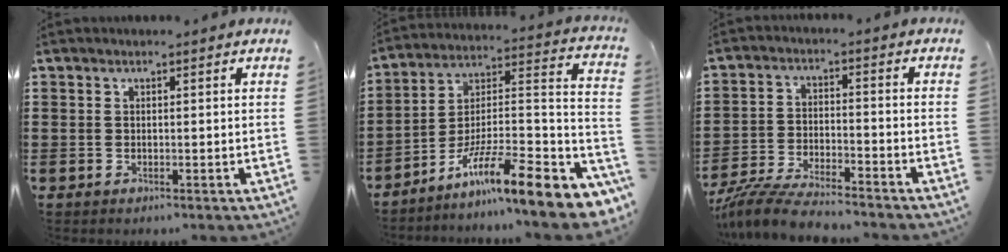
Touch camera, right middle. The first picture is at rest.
{"total": 12.1, "force": [-7.8, 1.4, 9.2], "torque": [-0.152, -0.006, -0.146]}
{"total": 7.4, "force": [-6.9, 0.8, 2.6], "torque": [-0.061, 0.001, -0.135]}